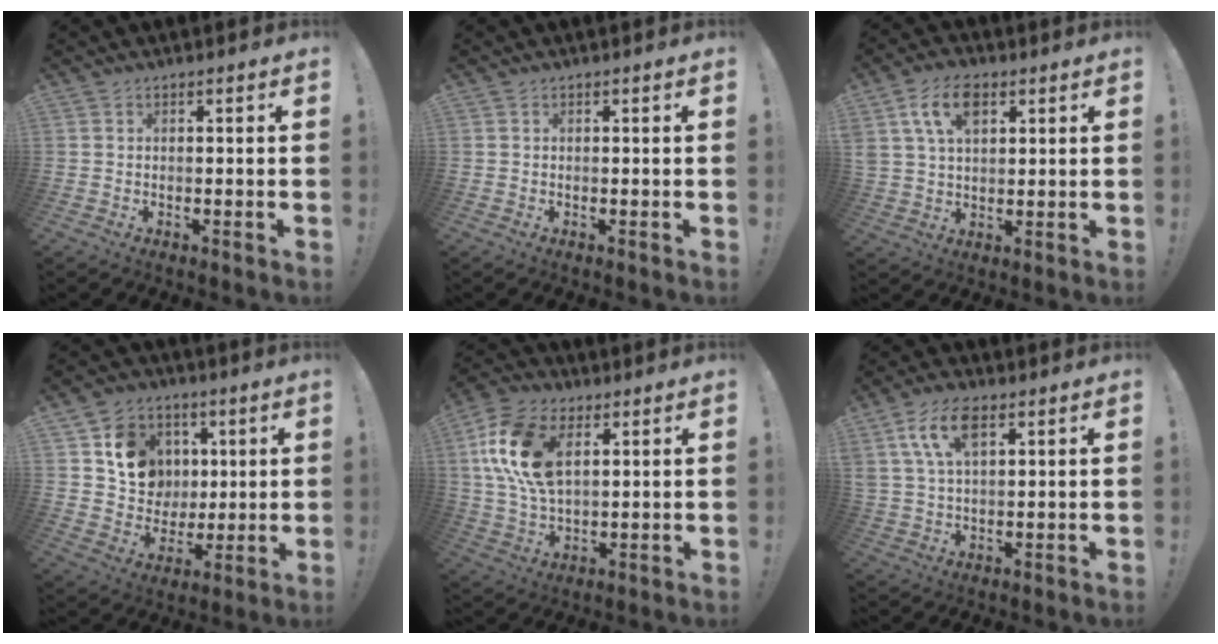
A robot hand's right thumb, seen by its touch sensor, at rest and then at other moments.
{"total": 0.0}
{"total": 10.5, "force": [4.6, 6.3, 7.0], "torque": [-0.134, 0.004, 0.085]}
{"total": 13.3, "force": [4.2, 11.7, 4.8], "torque": [-0.070, -0.013, 0.095]}
{"total": 17.8, "force": [5.7, 11.3, 12.6], "torque": [-0.252, -0.006, 0.105]}
{"total": 10.3, "force": [4.7, 5.2, 7.6], "torque": [-0.163, 0.002, 0.088]}